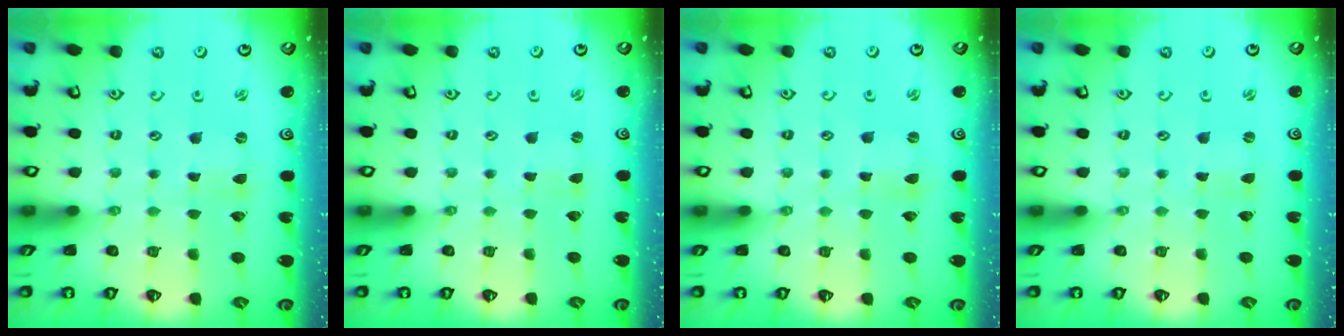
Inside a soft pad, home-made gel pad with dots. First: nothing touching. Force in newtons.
{"total": 0.0}
{"total": 0.7, "press": 0.6, "slide": 0.3}
{"total": 0.0}